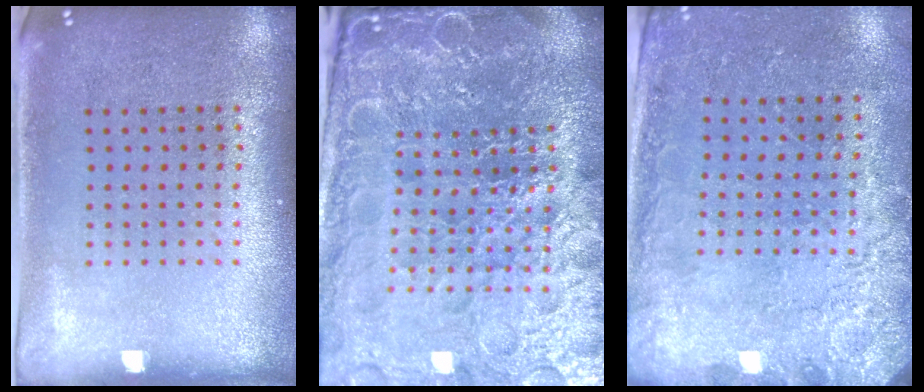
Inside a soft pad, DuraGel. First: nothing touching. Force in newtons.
{"total": 6.7, "press": 5.9, "slide": 3.1}
{"total": 2.6, "press": 2.3, "slide": 1.1}